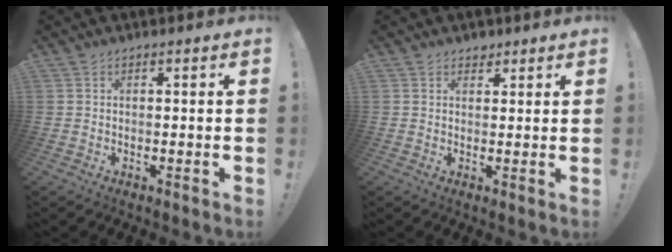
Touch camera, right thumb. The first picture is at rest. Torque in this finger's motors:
{"motor_torque": [-0.23, 0.33, 0.08, -0.13, -0.01]}